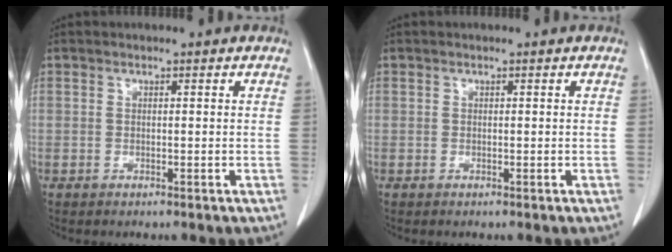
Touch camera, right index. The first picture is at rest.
{"total": 0.0}